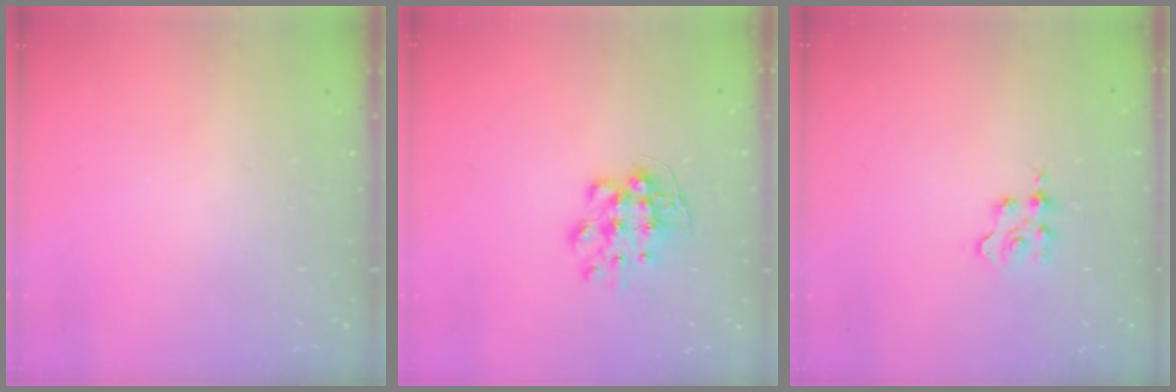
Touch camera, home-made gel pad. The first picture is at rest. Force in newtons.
{"total": 9.0, "press": 9.0, "slide": 0.2}
{"total": 2.3, "press": 2.3, "slide": 0.3}